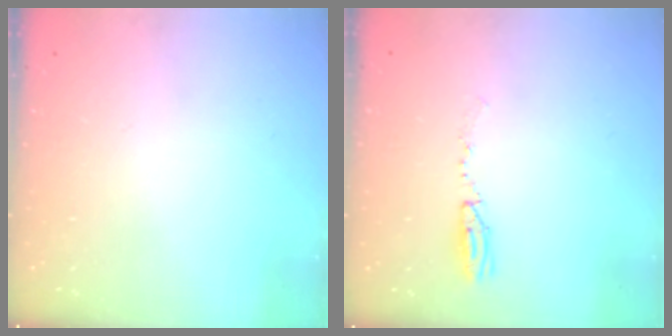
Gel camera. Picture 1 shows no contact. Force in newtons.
{"total": 17.3, "press": 5.5, "slide": 16.4}